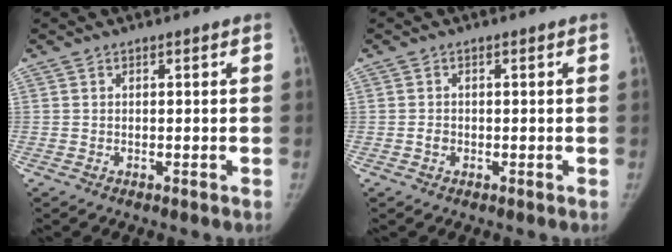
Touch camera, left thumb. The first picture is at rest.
{"total": 0.9, "force": [-0.2, 0.8, 0.5], "torque": [-0.003, 0.002, -0.003]}